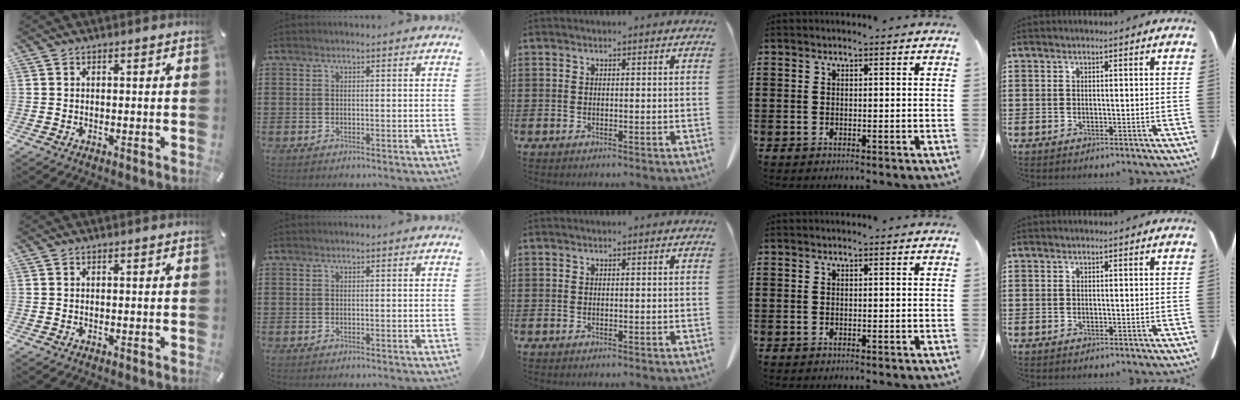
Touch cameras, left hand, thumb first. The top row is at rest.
{}